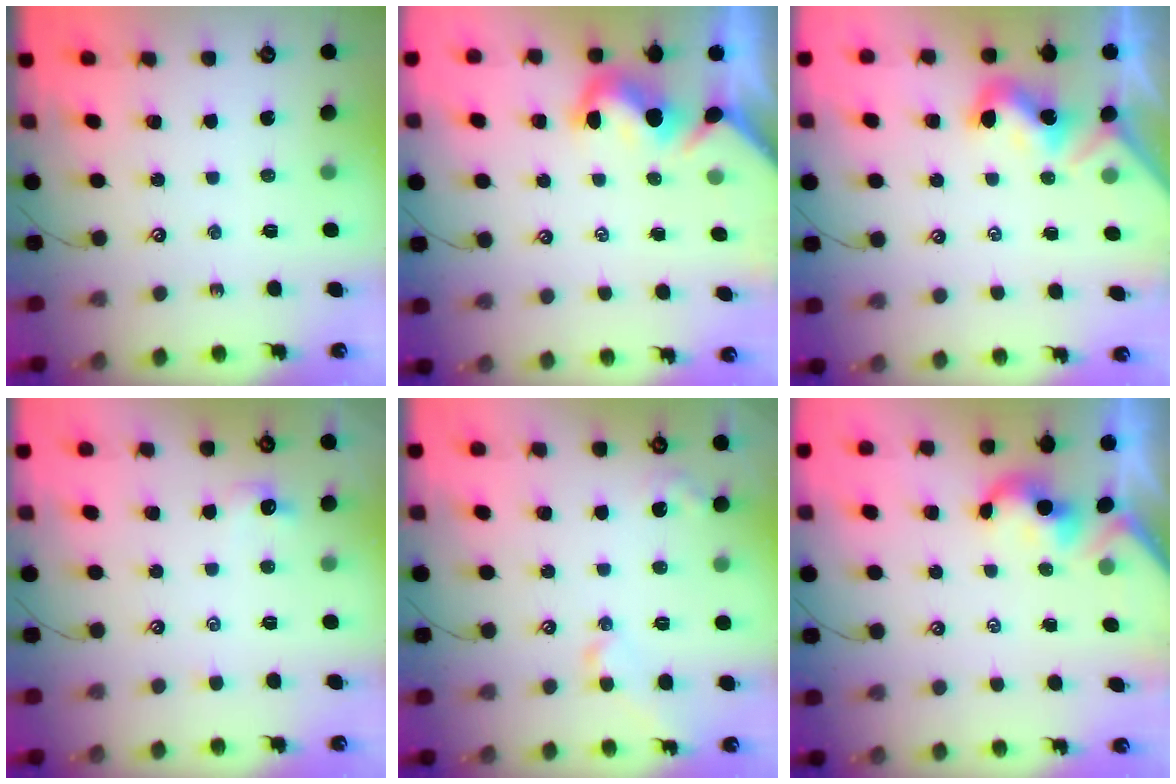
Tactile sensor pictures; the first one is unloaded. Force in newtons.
{"total": 1.7, "press": 1.7, "slide": 0.4}
{"total": 1.7, "press": 1.7, "slide": 0.1}
{"total": 0.7, "press": 0.4, "slide": 0.6}
{"total": 2.7, "press": 2.6, "slide": 0.7}
{"total": 0.0}